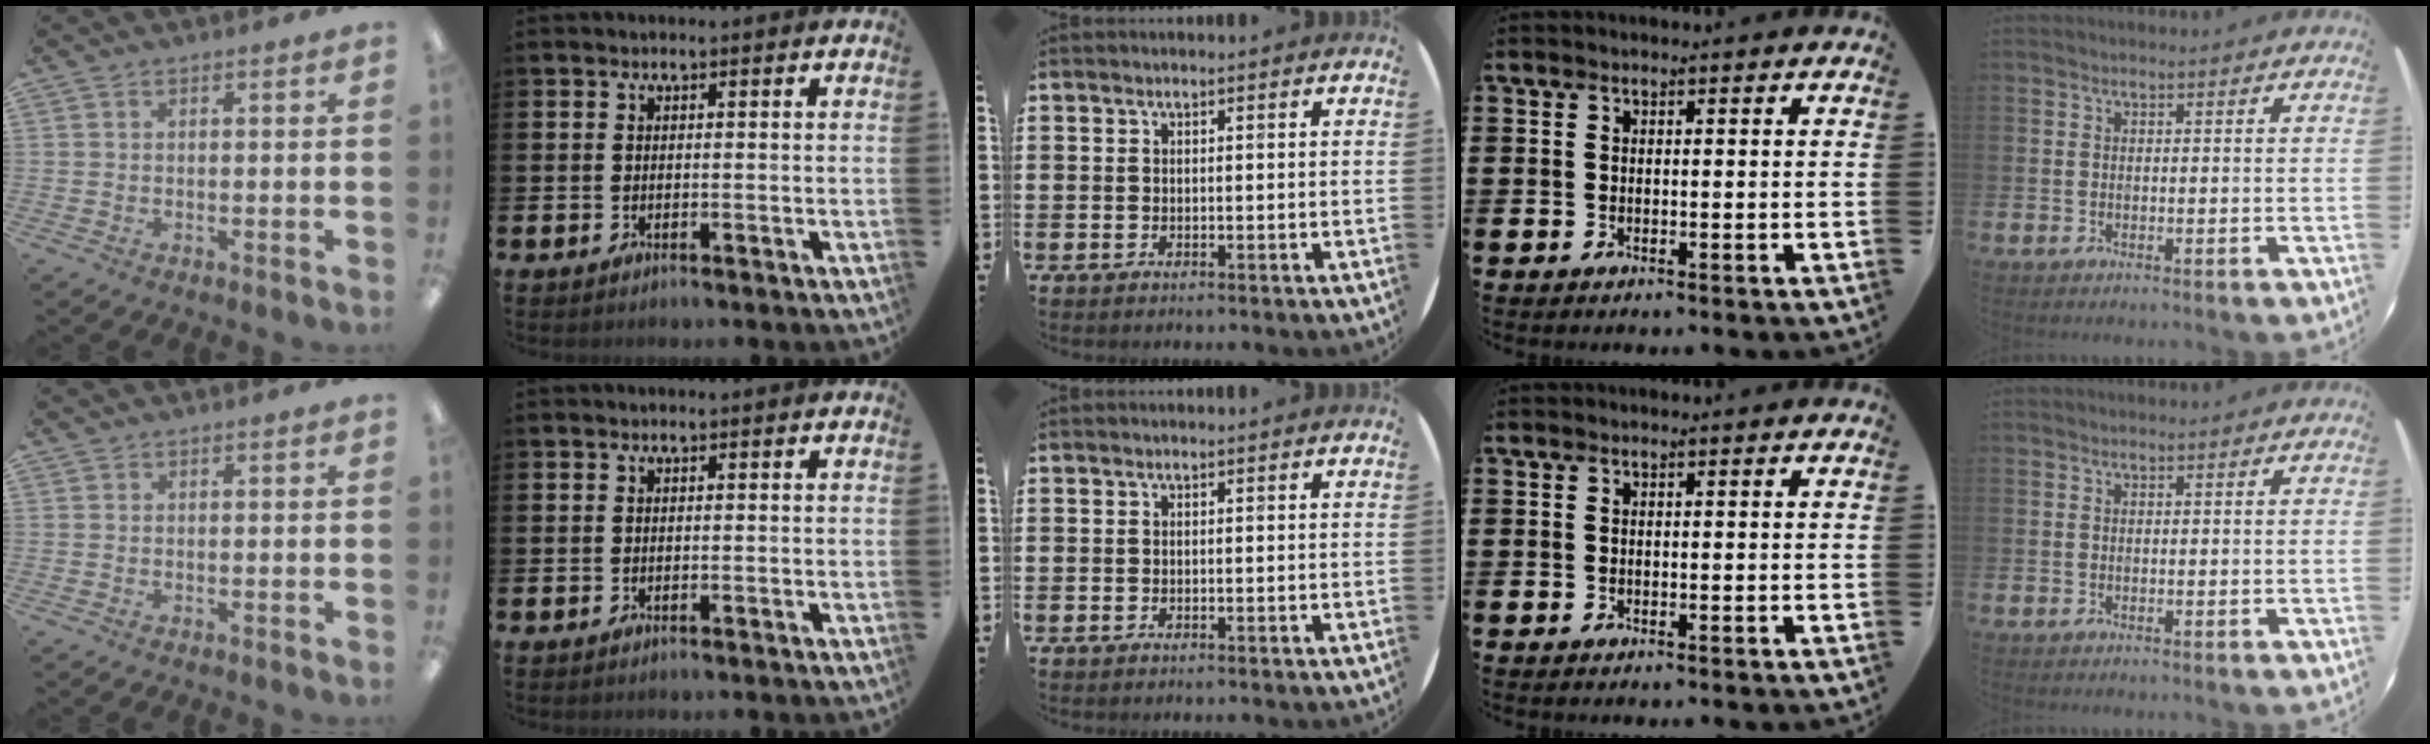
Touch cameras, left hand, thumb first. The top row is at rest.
{}